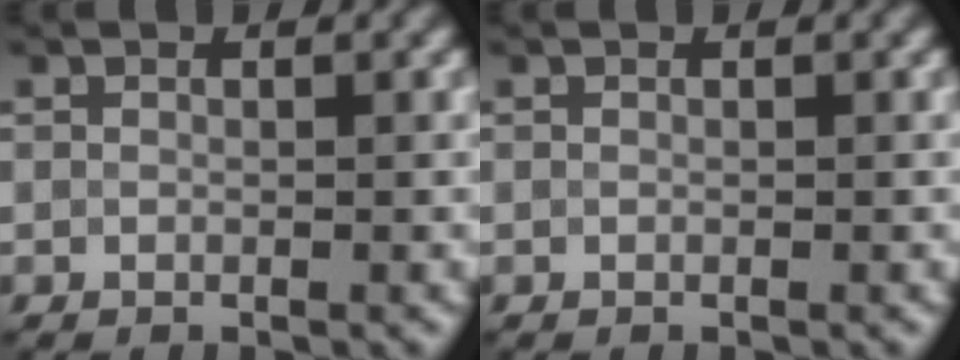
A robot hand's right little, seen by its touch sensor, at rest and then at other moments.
{"total": 0.0}